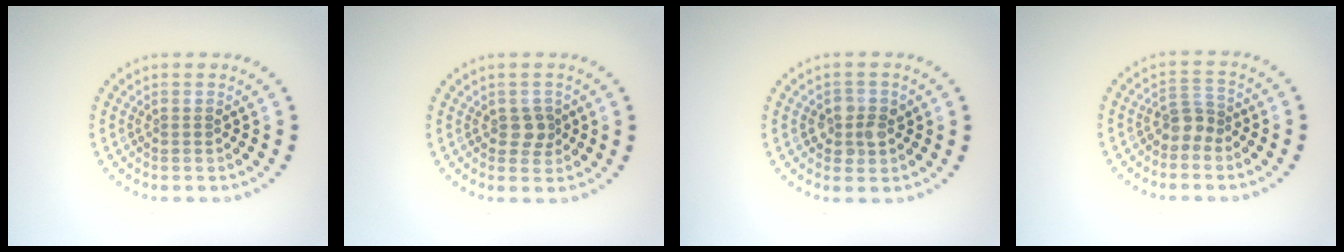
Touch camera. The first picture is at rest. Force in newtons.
{"total": 1.5, "press": 1.4, "slide": 0.5}
{"total": 2.2, "press": 2.1, "slide": 0.6}
{"total": 2.0, "press": 1.5, "slide": 1.3}